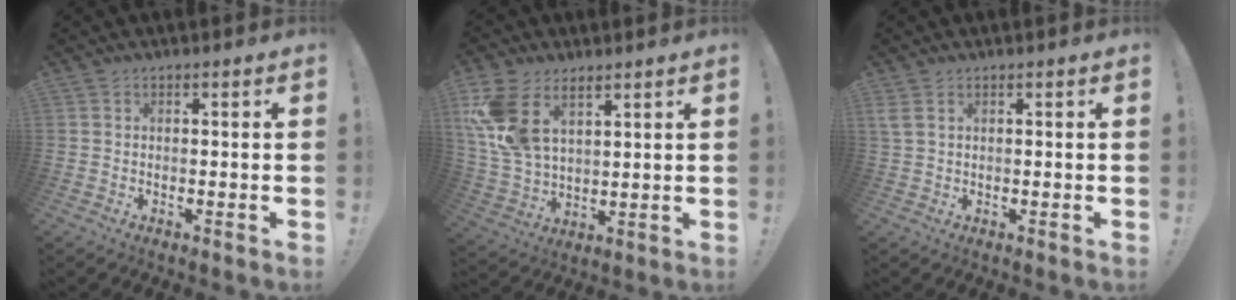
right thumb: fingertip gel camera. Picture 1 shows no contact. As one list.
[{"total": 12.3, "force": [6.7, 7.3, 7.3], "torque": [-0.156, -0.024, 0.135]}, {"total": 2.2, "force": [1.1, 0.9, 1.6], "torque": [-0.038, 0.002, 0.022]}]